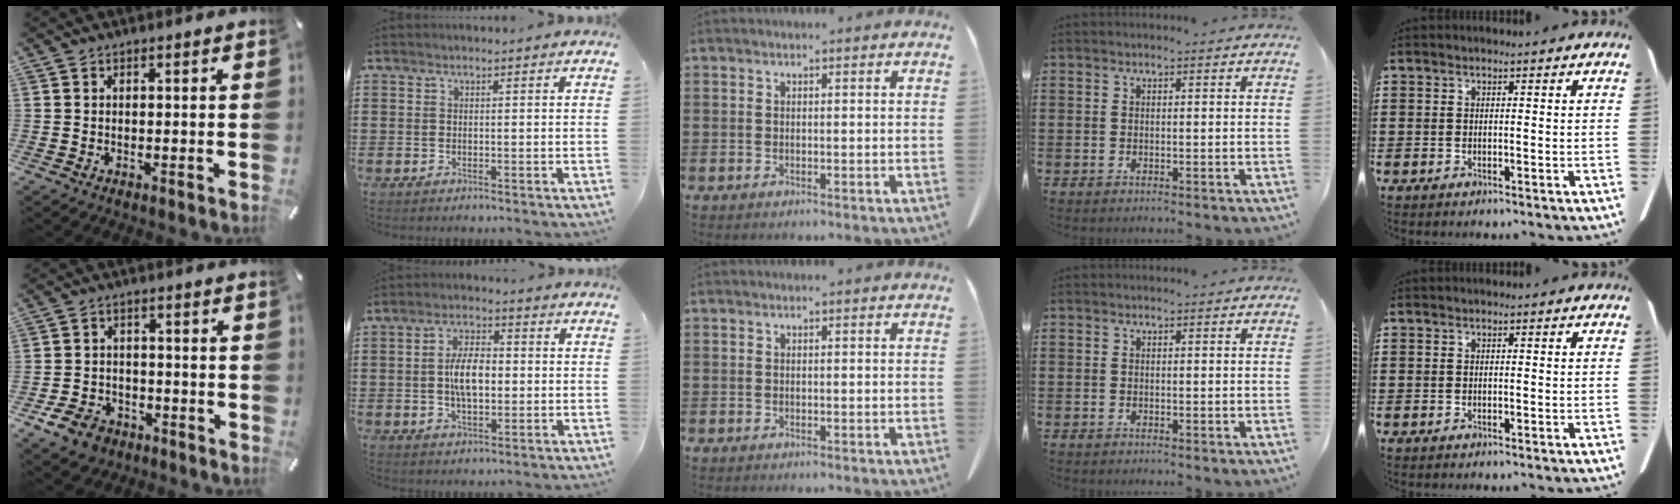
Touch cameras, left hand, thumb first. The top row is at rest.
{"thumb": {"total": 7.2, "force": [-4.4, 5.1, 2.6], "torque": [-0.053, 0.032, -0.080]}, "index": {"total": 6.4, "force": [-0.2, 3.2, 5.6], "torque": [-0.110, 0.001, -0.012]}}